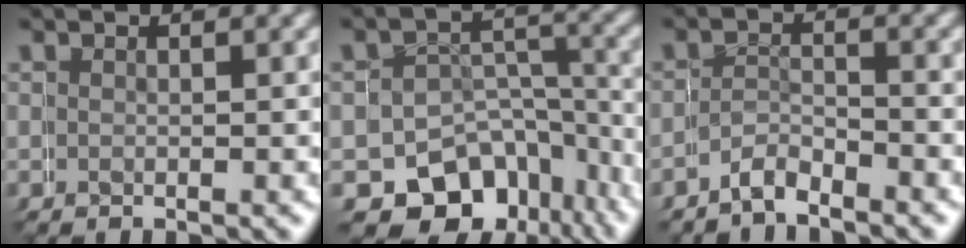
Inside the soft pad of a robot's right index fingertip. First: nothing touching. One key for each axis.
{"total": 8.3, "fx": -4.7, "fy": 6.8, "fz": 1.3, "tx": -0.010, "ty": -0.027, "tz": -0.067}
{"total": 3.0, "fx": -2.3, "fy": 0.7, "fz": -1.8, "tx": 0.016, "ty": -0.006, "tz": -0.043}